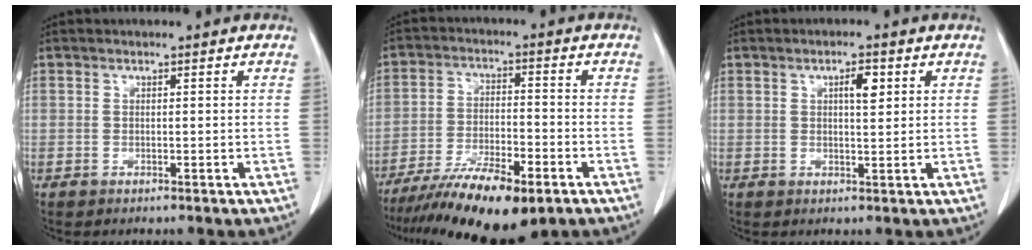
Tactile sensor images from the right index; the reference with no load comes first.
{"total": 14.0, "force": [-9.7, 3.5, 9.5], "torque": [-0.168, -0.023, -0.164]}
{"total": 3.1, "force": [1.1, 0.8, 2.8], "torque": [-0.046, 0.000, 0.018]}